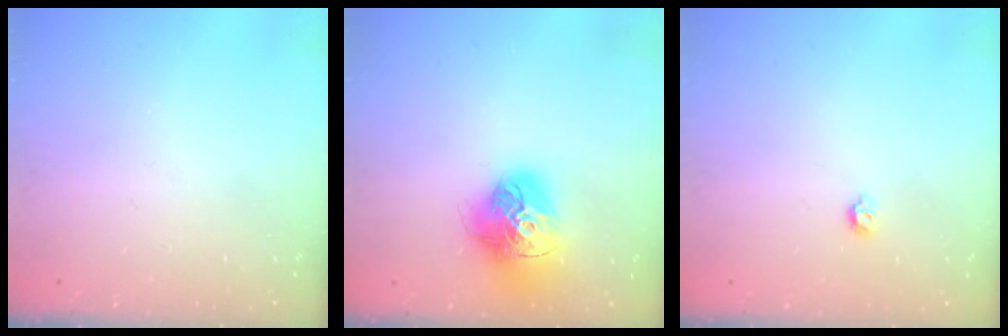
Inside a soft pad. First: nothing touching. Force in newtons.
{"total": 18.0, "press": 17.9, "slide": 1.9}
{"total": 4.6, "press": 4.5, "slide": 0.9}